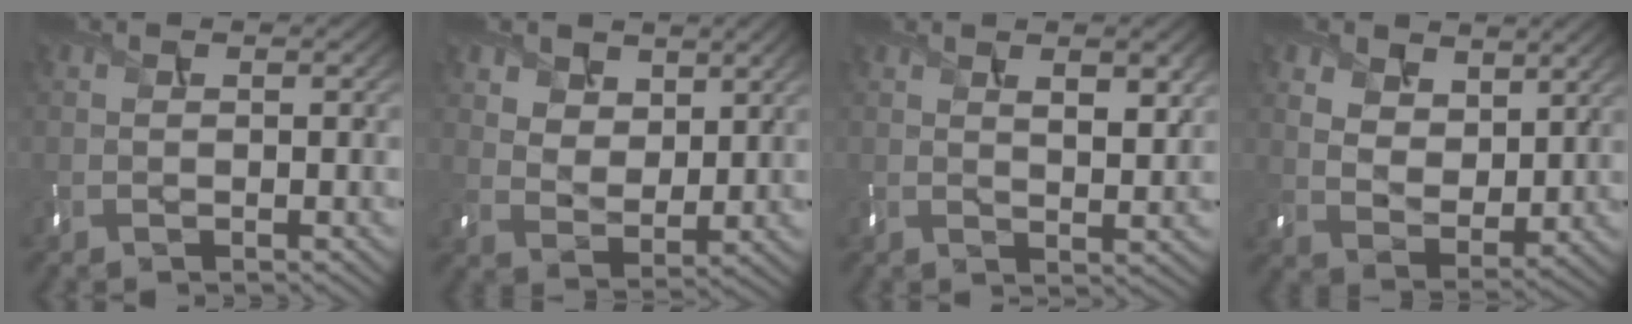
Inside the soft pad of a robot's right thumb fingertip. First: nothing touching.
{"total": 5.4, "force": [3.5, 3.4, 2.5], "torque": [-0.065, -0.015, 0.068]}
{"total": 5.0, "force": [2.4, 1.9, 4.1], "torque": [-0.068, -0.002, 0.042]}
{"total": 7.8, "force": [5.0, 4.6, 3.9], "torque": [-0.101, -0.020, 0.099]}